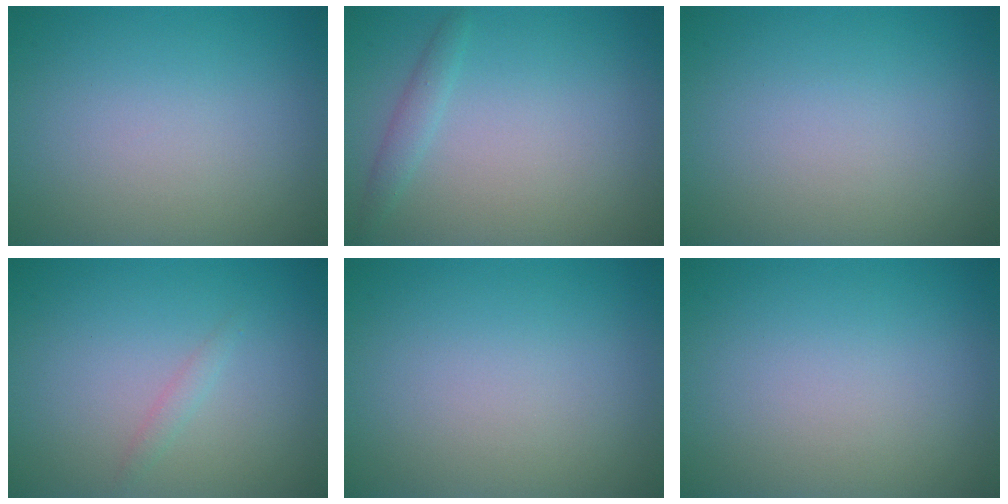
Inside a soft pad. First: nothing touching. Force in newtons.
{"total": 1.3, "press": 1.3, "slide": 0.1}
{"total": 0.0}
{"total": 0.8, "press": 0.8, "slide": 0.0}
{"total": 0.0}
{"total": 0.0}